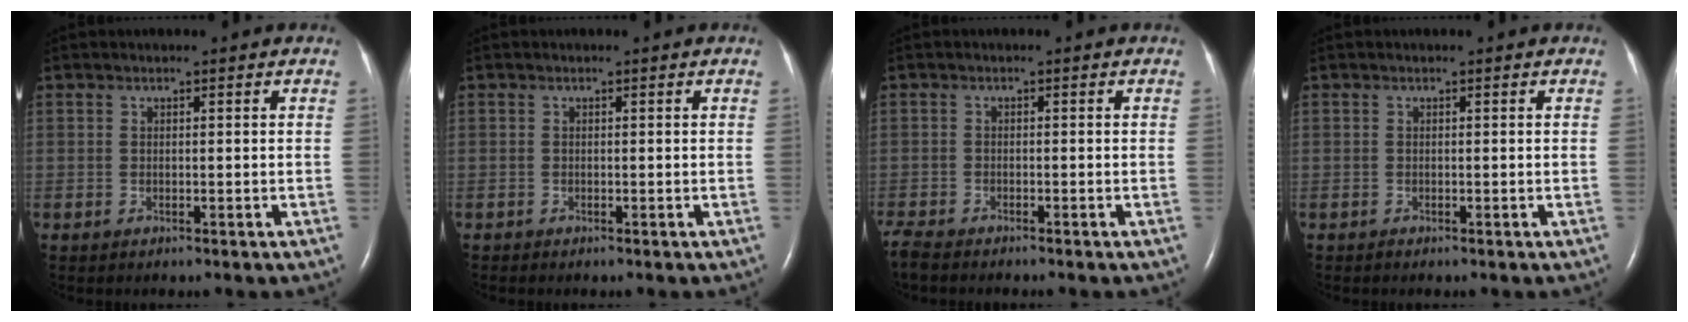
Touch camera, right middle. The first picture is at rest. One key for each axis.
{"total": 0.0}
{"total": 3.9, "fx": -3.6, "fy": 0.2, "fz": 1.5, "tx": -0.032, "ty": -0.014, "tz": -0.060}
{"total": 0.0}